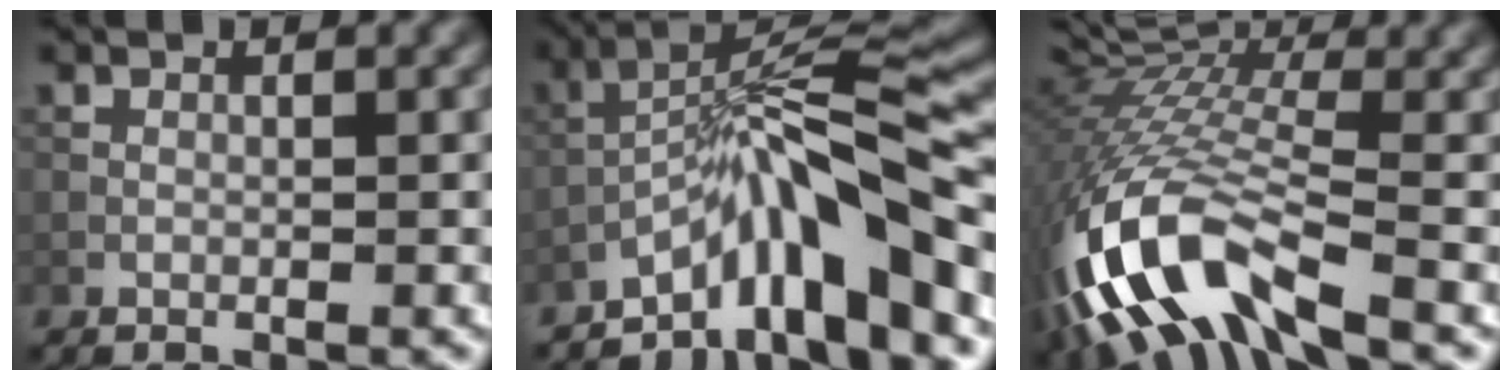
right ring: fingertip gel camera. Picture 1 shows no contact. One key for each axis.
{"total": 10.6, "fx": -6.1, "fy": 1.9, "fz": 8.4, "tx": -0.119, "ty": 0.020, "tz": -0.105}
{"total": 12.3, "fx": -5.2, "fy": 4.7, "fz": 10.1, "tx": -0.221, "ty": -0.010, "tz": -0.101}